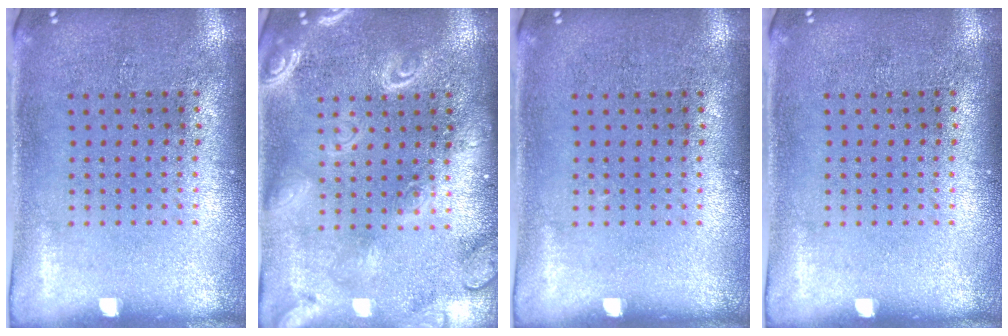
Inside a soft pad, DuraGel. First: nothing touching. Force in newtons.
{"total": 2.6, "press": 2.5, "slide": 0.3}
{"total": 0.0}
{"total": 0.0}